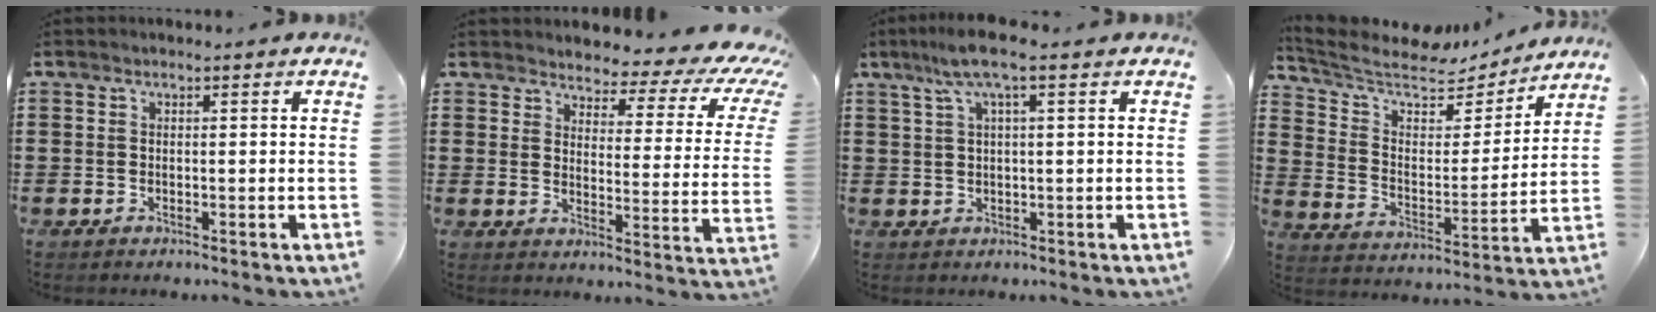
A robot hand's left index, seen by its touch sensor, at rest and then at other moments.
{"total": 3.9, "force": [3.3, 1.2, 1.6], "torque": [-0.039, -0.029, 0.048]}
{"total": 5.1, "force": [2.0, 0.5, 4.7], "torque": [-0.102, 0.002, 0.030]}
{"total": 6.9, "force": [6.2, 2.1, 2.3], "torque": [-0.077, -0.041, 0.103]}